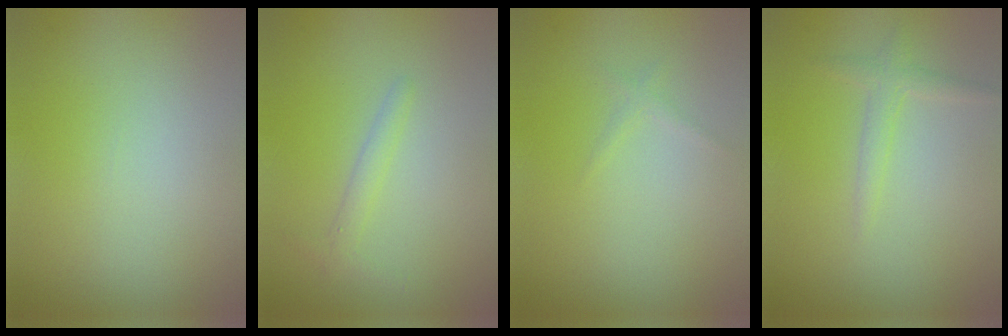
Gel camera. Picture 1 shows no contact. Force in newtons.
{"total": 1.3, "press": 1.3, "slide": 0.1}
{"total": 0.6, "press": 0.6, "slide": 0.0}
{"total": 1.5, "press": 1.5, "slide": 0.1}